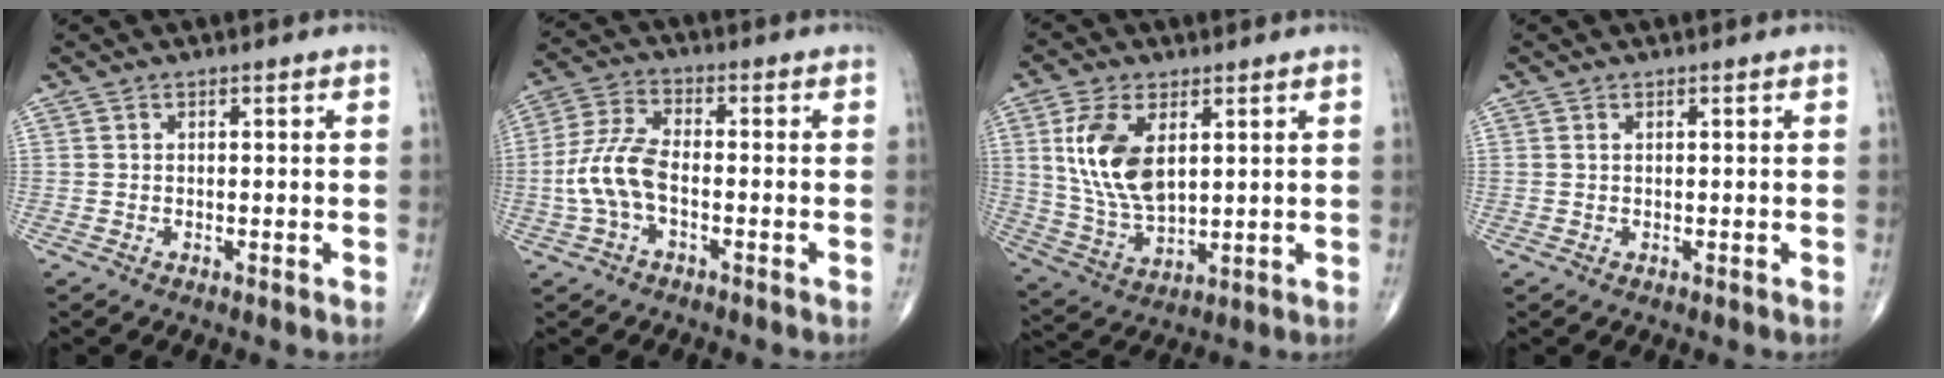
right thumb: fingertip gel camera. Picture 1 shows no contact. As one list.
[{"total": 8.7, "force": [-2.0, 4.3, 7.4], "torque": [-0.170, 0.027, -0.043]}, {"total": 12.9, "force": [3.6, 6.9, 10.2], "torque": [-0.200, -0.016, 0.079]}, {"total": 0.0}]